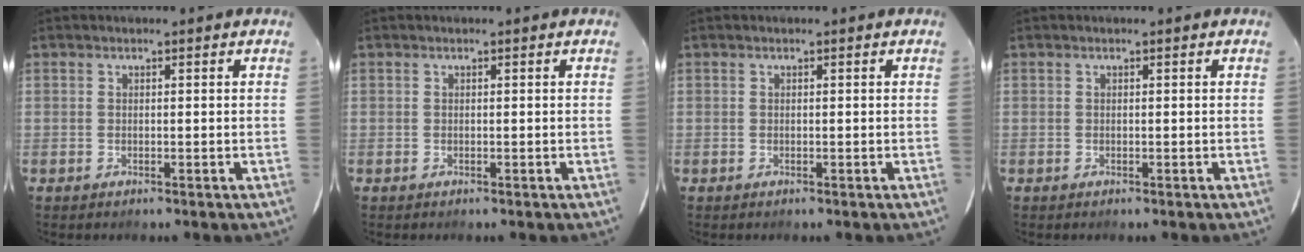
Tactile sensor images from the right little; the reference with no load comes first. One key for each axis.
{"total": 0.0}
{"total": 0.0}
{"total": 0.0}